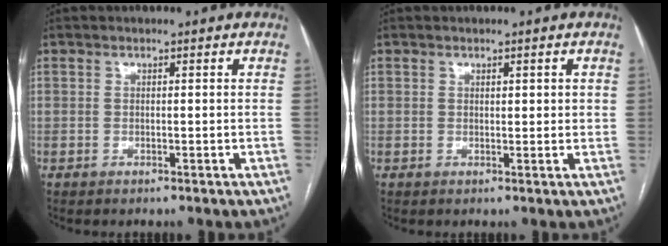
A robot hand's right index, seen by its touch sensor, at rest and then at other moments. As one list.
[{"total": 1.7, "force": [0.7, 0.7, 1.4], "torque": [-0.018, 0.000, 0.008]}]